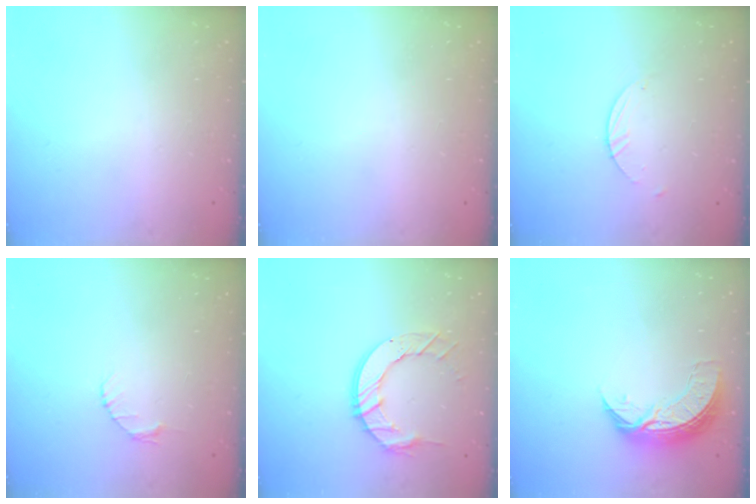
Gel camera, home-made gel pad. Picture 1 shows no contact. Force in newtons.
{"total": 0.0}
{"total": 1.8, "press": 1.8, "slide": 0.1}
{"total": 2.6, "press": 2.6, "slide": 0.3}
{"total": 10.7, "press": 10.6, "slide": 1.1}
{"total": 8.6, "press": 8.6, "slide": 0.6}